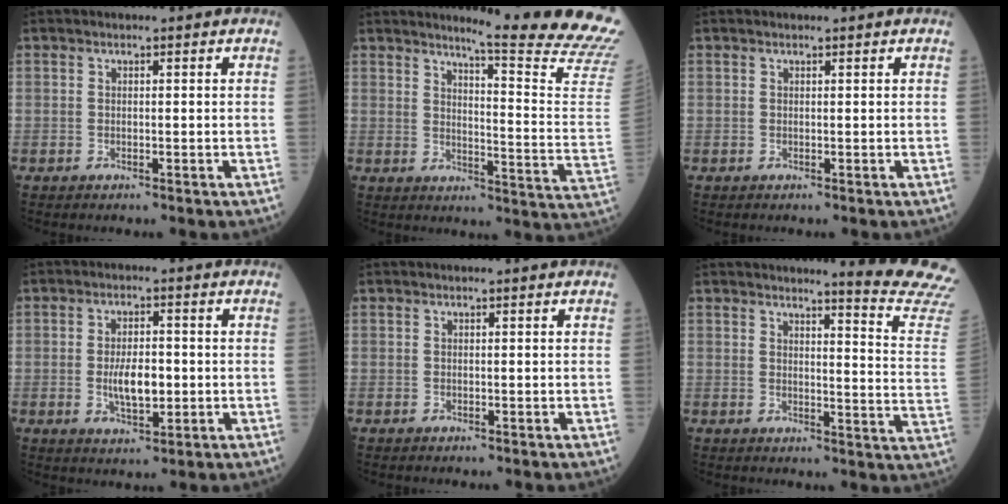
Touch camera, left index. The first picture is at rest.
{"total": 19.2, "force": [17.8, -2.8, 6.5], "torque": [-0.100, -0.165, 0.199]}
{"total": 0.0}
{"total": 5.7, "force": [-1.0, 2.3, 5.1], "torque": [-0.097, -0.008, -0.014]}
{"total": 0.0}
{"total": 12.7, "force": [12.3, -2.6, 2.2], "torque": [-0.026, -0.141, 0.120]}